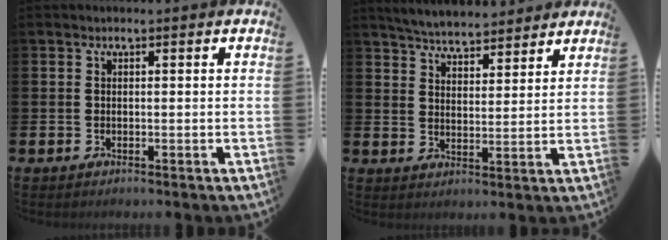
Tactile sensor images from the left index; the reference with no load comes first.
{"total": 5.3, "force": [5.2, 0.6, 0.7], "torque": [-0.028, -0.030, 0.092]}